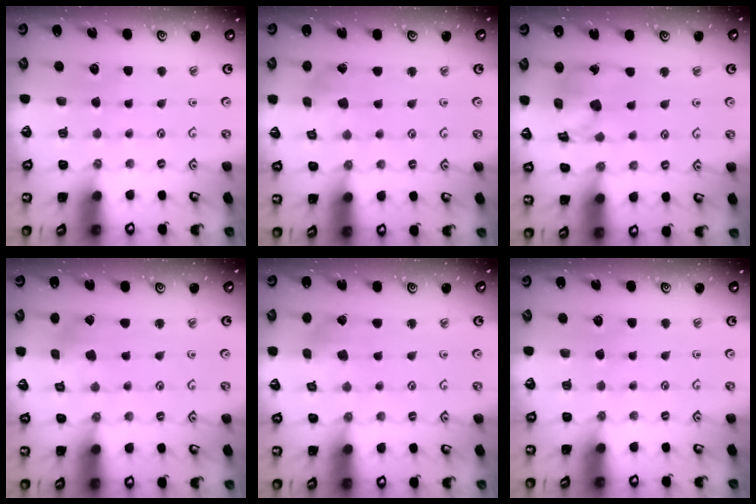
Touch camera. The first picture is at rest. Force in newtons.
{"total": 2.9, "press": 2.8, "slide": 0.3}
{"total": 13.3, "press": 13.2, "slide": 1.7}
{"total": 1.3, "press": 1.3, "slide": 0.2}
{"total": 2.2, "press": 2.2, "slide": 0.1}
{"total": 0.0}